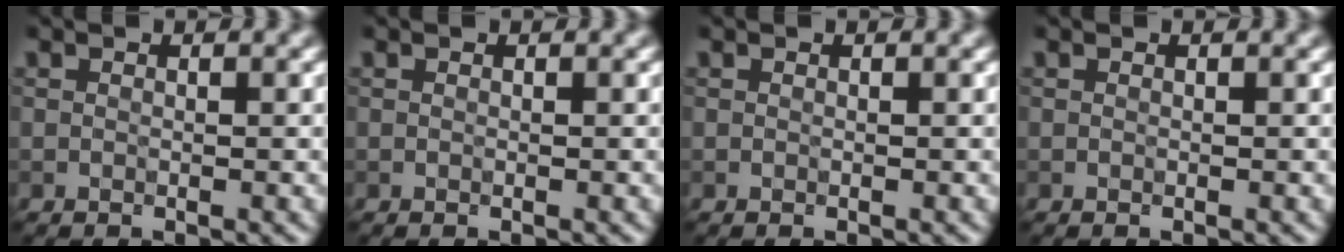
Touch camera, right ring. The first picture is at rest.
{"total": 0.0}
{"total": 0.0}
{"total": 0.0}